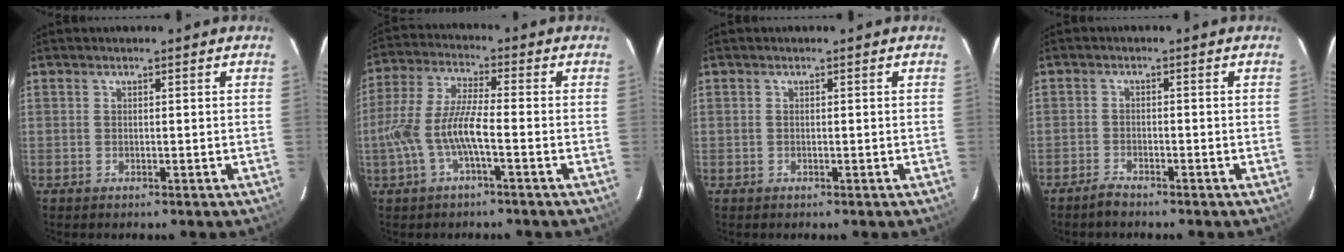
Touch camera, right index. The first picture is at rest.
{"total": 9.4, "force": [-3.1, 1.7, 8.8], "torque": [-0.194, 0.004, -0.055]}
{"total": 0.0}
{"total": 2.3, "force": [-2.1, 0.5, 0.5], "torque": [-0.025, -0.002, -0.042]}